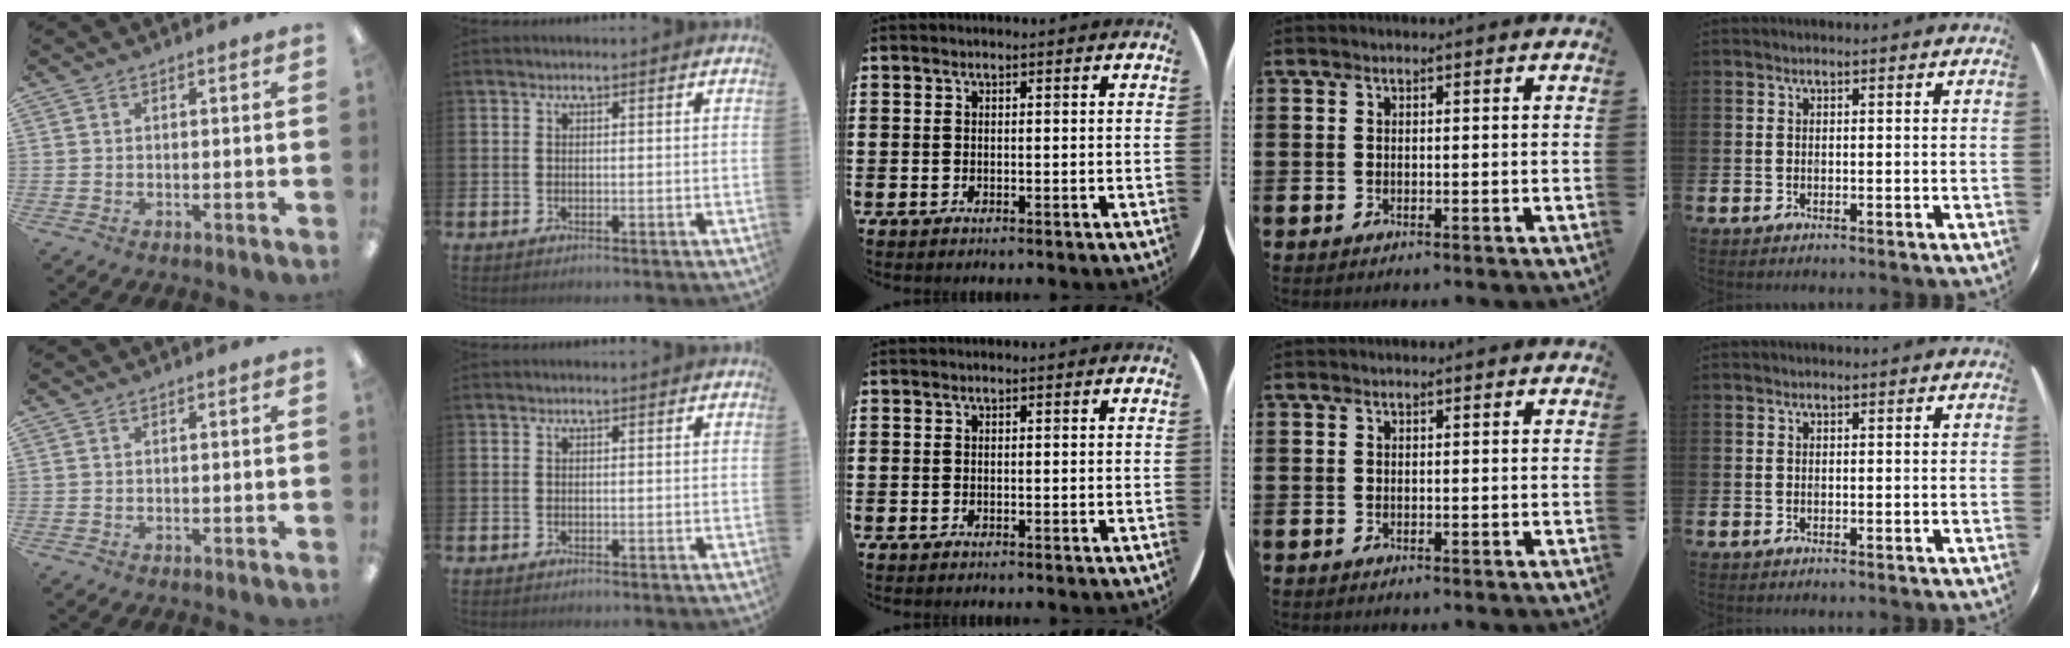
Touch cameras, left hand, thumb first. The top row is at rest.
{}